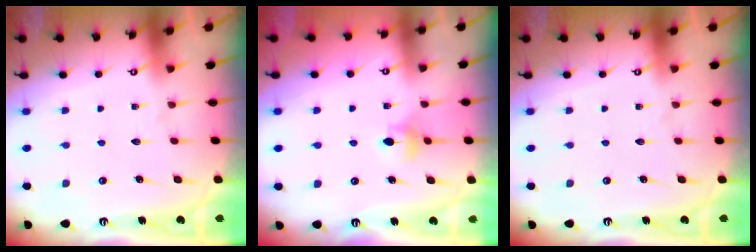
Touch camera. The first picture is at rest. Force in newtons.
{"total": 4.9, "press": 4.9, "slide": 0.6}
{"total": 0.0}